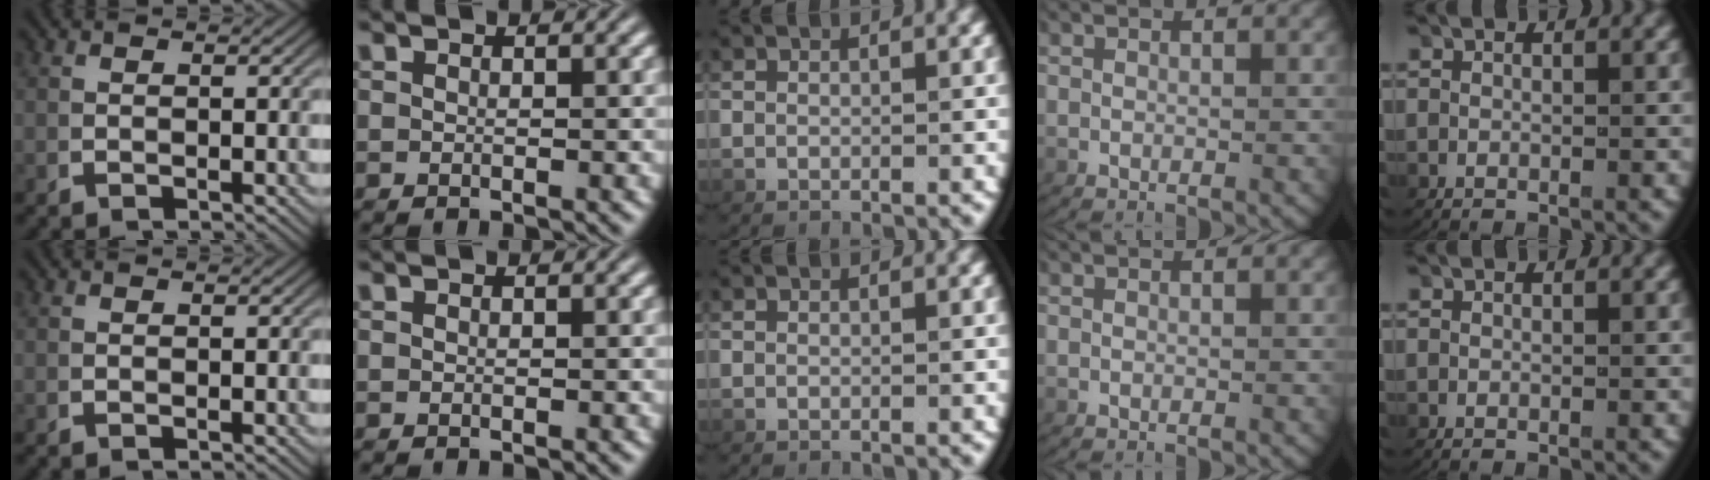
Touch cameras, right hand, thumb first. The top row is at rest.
{}